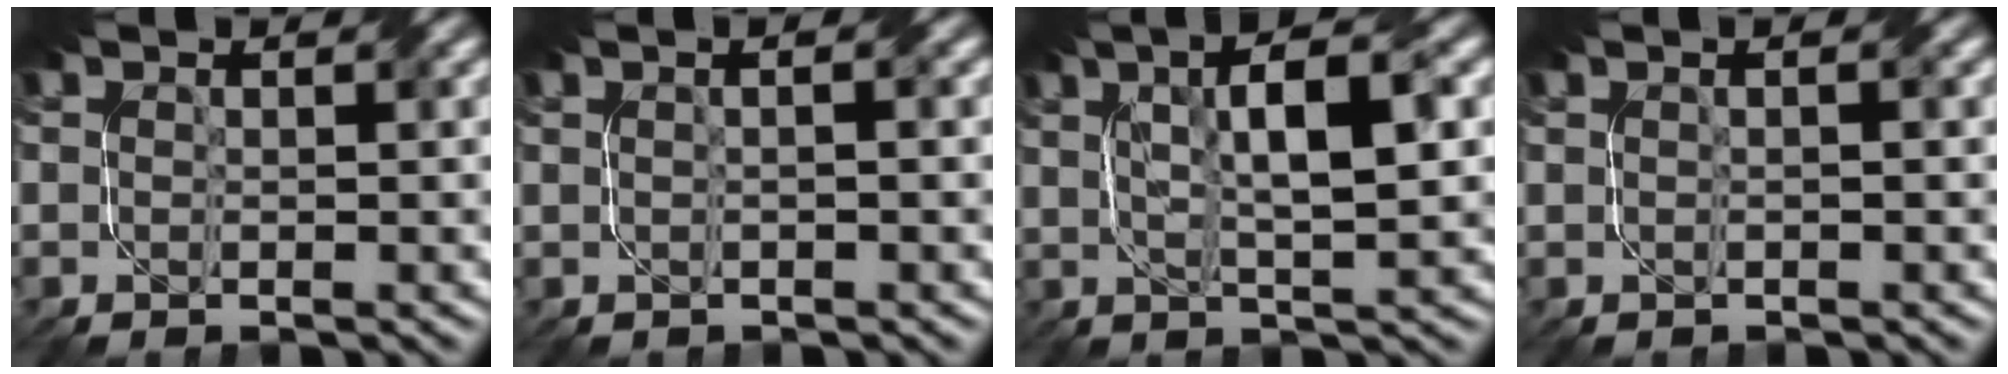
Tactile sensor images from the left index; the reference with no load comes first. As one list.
[{"total": 2.8, "force": [1.1, 1.3, 2.2], "torque": [-0.007, 0.016, -0.011]}, {"total": 7.1, "force": [2.3, 1.8, 6.5], "torque": [-0.099, 0.013, 0.036]}, {"total": 1.8, "force": [0.8, 0.8, 1.4], "torque": [-0.005, 0.008, -0.007]}]